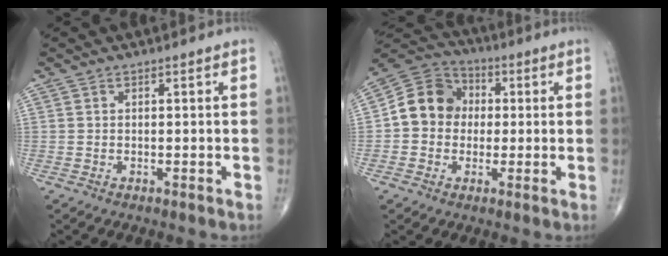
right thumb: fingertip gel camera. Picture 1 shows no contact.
{"total": 10.9, "force": [0.4, 9.5, 5.2], "torque": [-0.067, 0.029, -0.008]}